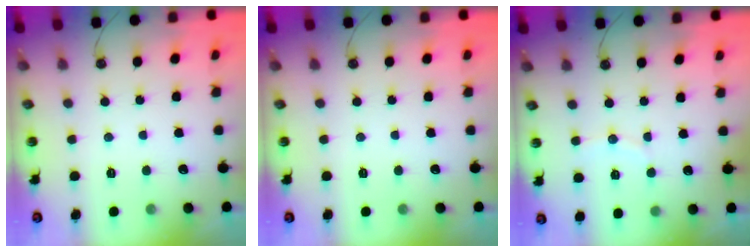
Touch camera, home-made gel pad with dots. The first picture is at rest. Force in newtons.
{"total": 0.0}
{"total": 4.5, "press": 4.4, "slide": 0.9}